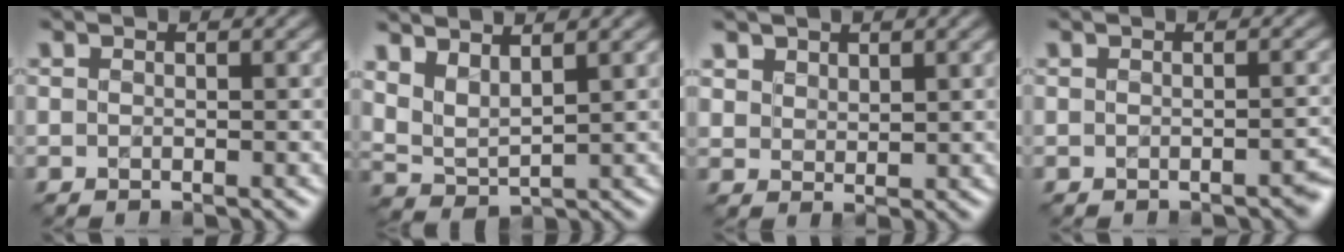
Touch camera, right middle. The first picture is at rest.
{"total": 3.1, "force": [2.5, 0.8, 1.7], "torque": [-0.046, -0.005, 0.055]}
{"total": 1.7, "force": [1.3, 1.1, 0.1], "torque": [-0.011, -0.006, 0.039]}
{"total": 1.5, "force": [-1.0, 0.8, 0.8], "torque": [-0.002, -0.002, -0.011]}